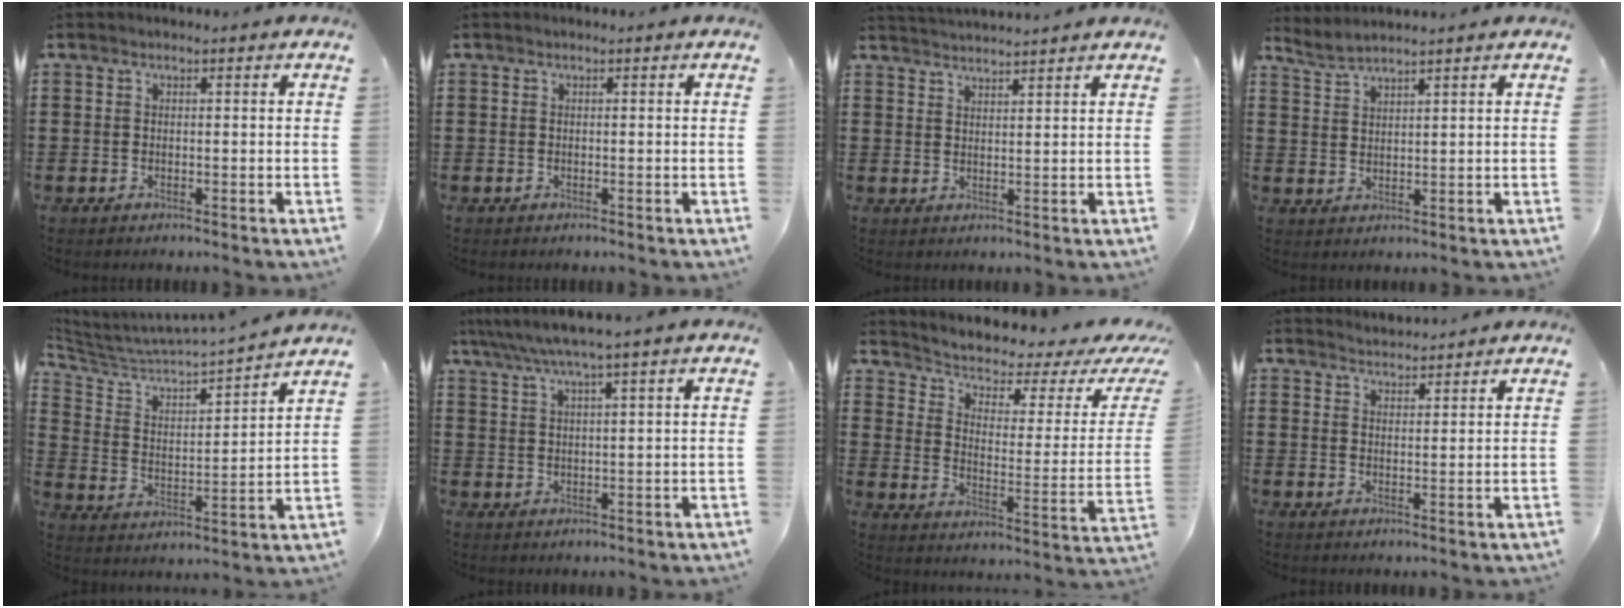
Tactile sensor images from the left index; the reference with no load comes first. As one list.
[{"total": 0.0}, {"total": 2.3, "force": [2.3, -0.4, -0.1], "torque": [-0.005, -0.009, 0.044]}, {"total": 2.4, "force": [2.4, -0.2, 0.4], "torque": [-0.016, -0.005, 0.047]}, {"total": 4.2, "force": [3.8, 0.4, 1.6], "torque": [-0.056, -0.040, 0.053]}, {"total": 3.9, "force": [2.7, -0.4, 2.8], "torque": [-0.061, -0.009, 0.046]}, {"total": 2.9, "force": [1.9, 1.3, 1.8], "torque": [-0.051, -0.020, 0.024]}, {"total": 2.6, "force": [2.6, 0.0, -0.2], "torque": [-0.003, -0.006, 0.049]}]